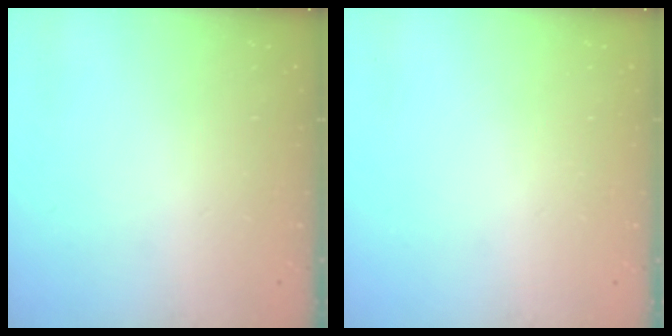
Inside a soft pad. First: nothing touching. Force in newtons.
{"total": 0.0}